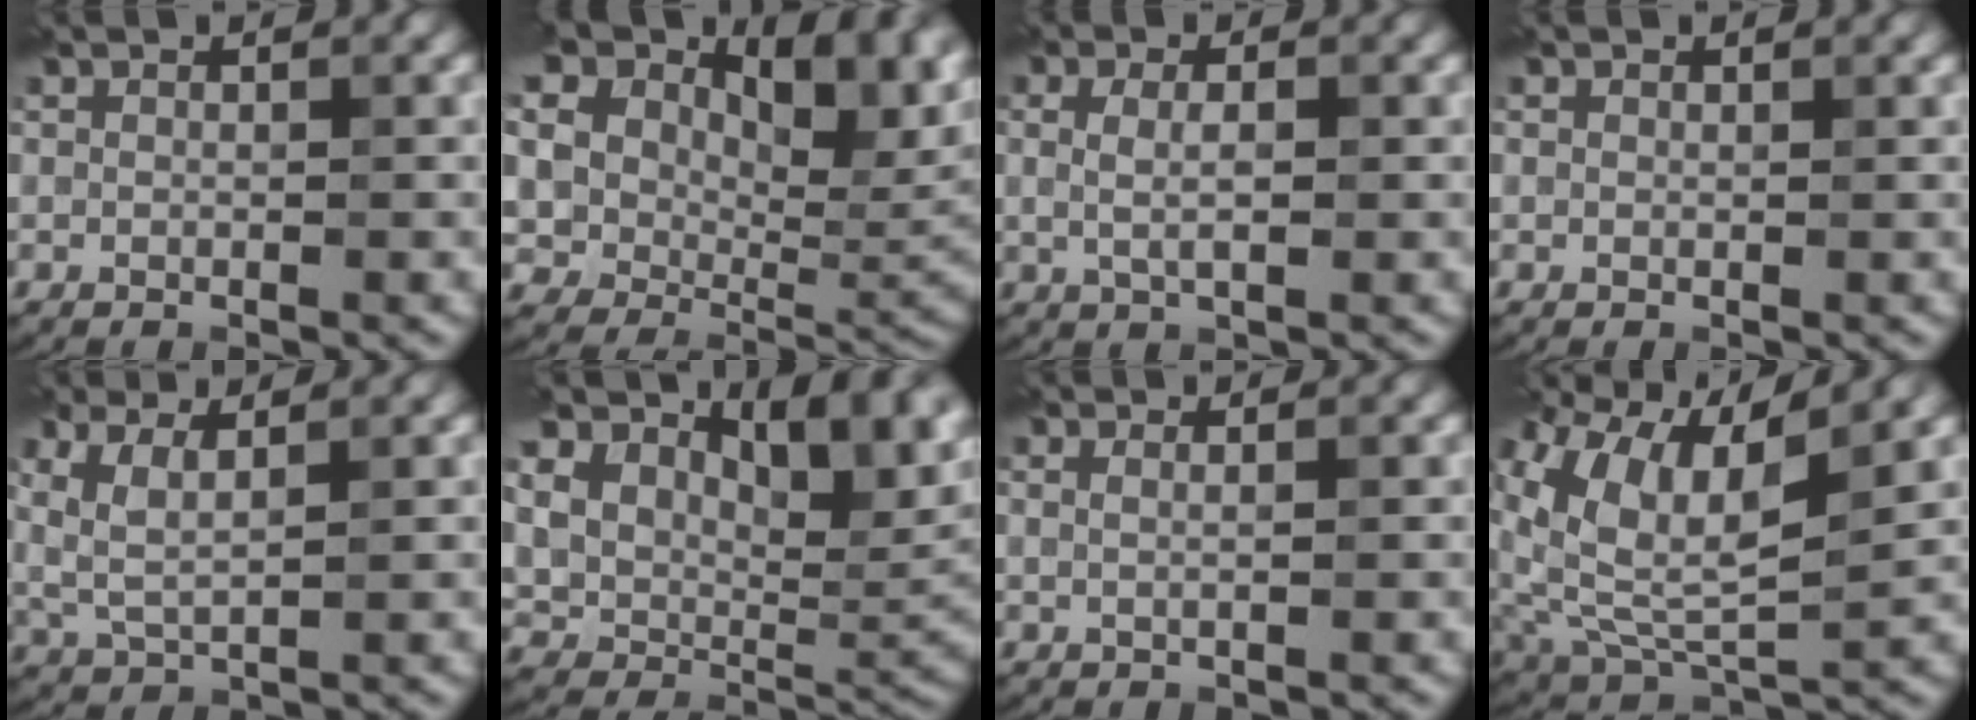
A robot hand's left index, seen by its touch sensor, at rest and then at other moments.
{"total": 20.3, "force": [9.1, 12.3, 13.3], "torque": [-0.258, 0.054, 0.174]}
{"total": 2.2, "force": [0.2, 0.8, 2.1], "torque": [-0.047, 0.000, 0.006]}
{"total": 0.0}
{"total": 2.8, "force": [1.2, 0.8, 2.4], "torque": [-0.066, 0.002, 0.029]}
{"total": 12.4, "force": [5.4, 7.3, 8.4], "torque": [-0.150, 0.006, 0.107]}
{"total": 0.6, "force": [0.3, -0.1, 0.6], "torque": [-0.013, -0.005, 0.008]}
{"total": 9.1, "force": [4.0, 4.0, 7.2], "torque": [-0.171, 0.011, 0.078]}